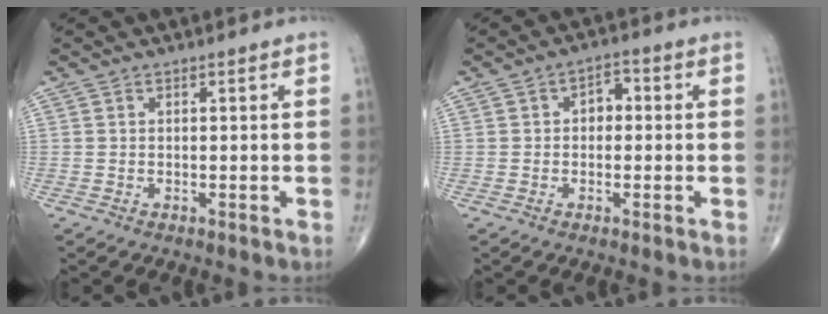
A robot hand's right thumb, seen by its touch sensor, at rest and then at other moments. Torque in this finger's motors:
{"motor_torque": [0.24, 0.09, 0.47, -0.09, 0.00]}